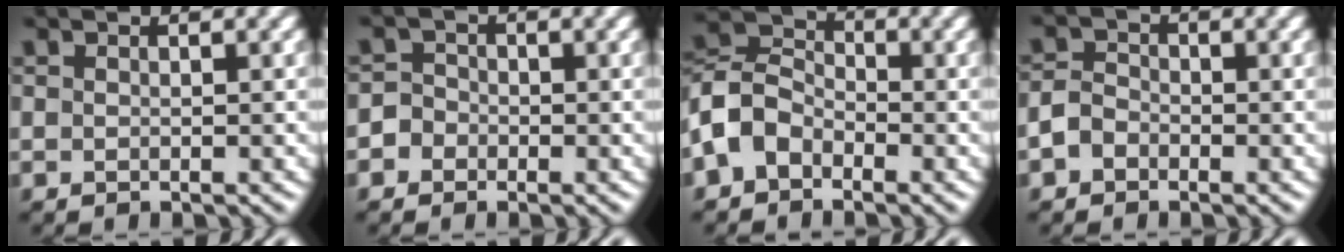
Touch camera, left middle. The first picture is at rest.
{"total": 2.7, "force": [-1.3, 2.3, 0.3], "torque": [0.018, 0.012, -0.040]}
{"total": 4.7, "force": [-2.4, 3.3, 2.3], "torque": [-0.054, 0.010, -0.064]}
{"total": 2.1, "force": [-1.3, 1.5, 0.7], "torque": [-0.011, 0.005, -0.034]}